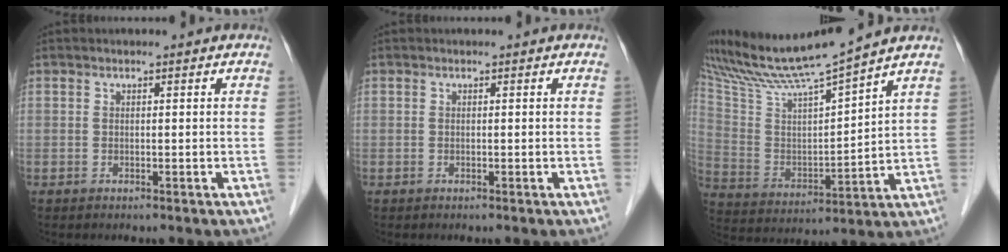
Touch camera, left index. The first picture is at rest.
{"total": 0.0}
{"total": 13.5, "force": [12.4, -1.7, 5.1], "torque": [-0.104, -0.003, 0.235]}